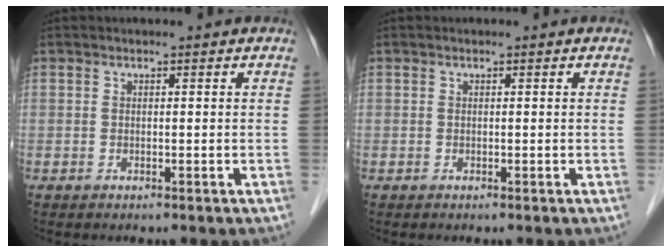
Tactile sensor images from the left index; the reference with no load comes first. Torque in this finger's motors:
{"motor_torque": [0.00, 0.00, 0.00, 0.00]}